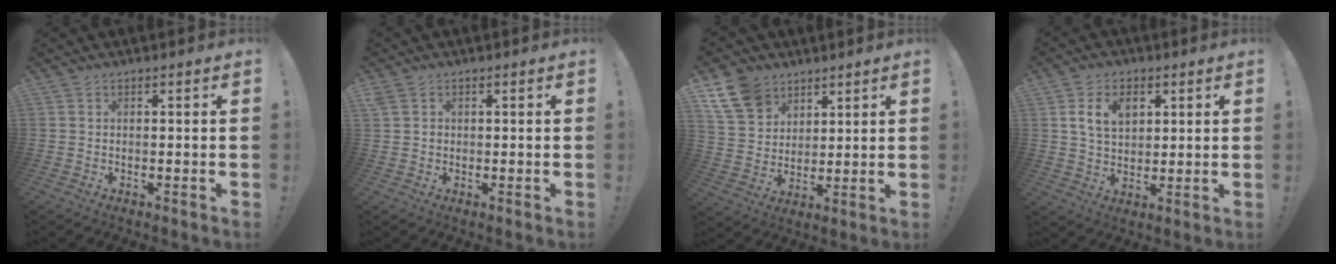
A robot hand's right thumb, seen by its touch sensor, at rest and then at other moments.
{"total": 2.0, "force": [0.5, 1.8, 0.8], "torque": [-0.013, 0.003, 0.010]}
{"total": 12.4, "force": [7.5, 8.8, 4.5], "torque": [-0.086, -0.035, 0.152]}
{"total": 8.9, "force": [3.2, 6.2, 5.5], "torque": [-0.092, 0.002, 0.058]}